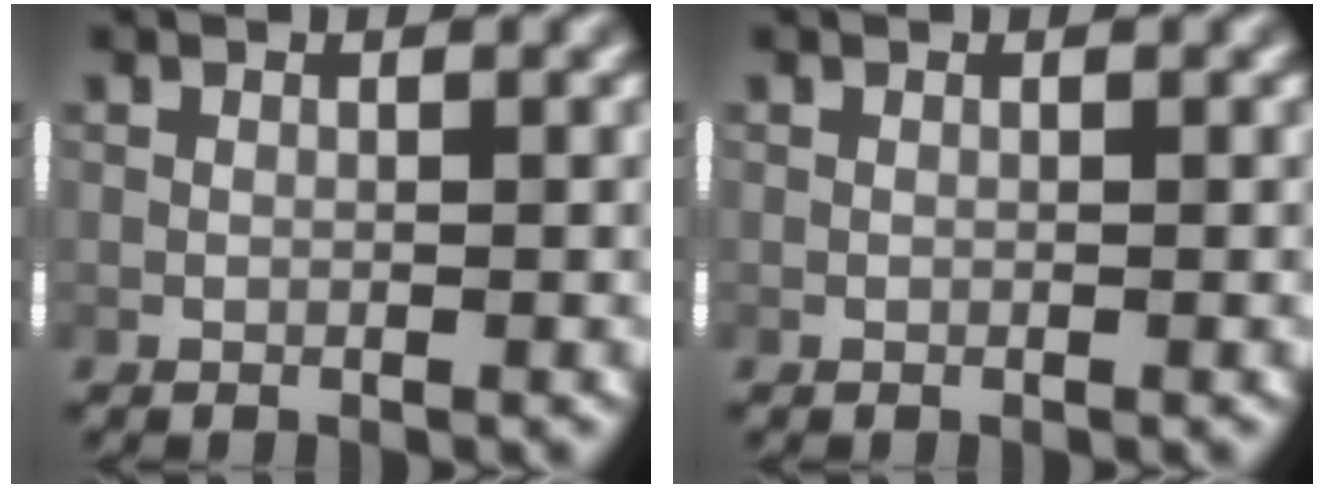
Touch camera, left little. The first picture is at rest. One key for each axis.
{"total": 0.0}